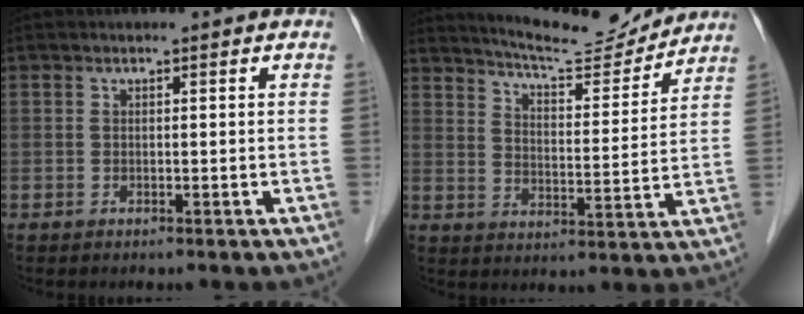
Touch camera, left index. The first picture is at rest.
{"total": 12.0, "force": [11.7, 0.8, 2.6], "torque": [-0.047, -0.003, 0.174]}